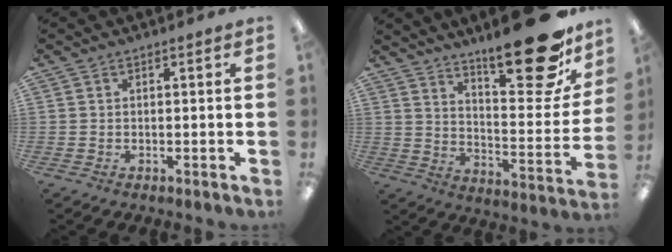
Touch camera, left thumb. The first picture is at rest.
{"total": 23.3, "force": [16.5, 7.5, 14.7], "torque": [-0.194, -0.115, 0.265]}